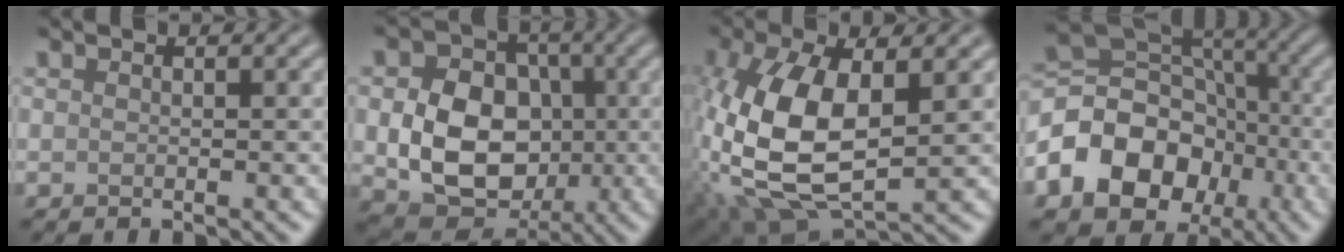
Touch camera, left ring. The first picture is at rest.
{"total": 9.3, "force": [-0.9, 7.2, 5.9], "torque": [-0.106, -0.010, -0.015]}
{"total": 11.6, "force": [-0.1, 5.8, 10.1], "torque": [-0.238, -0.004, -0.002]}
{"total": 10.5, "force": [-3.8, 8.1, 5.5], "torque": [-0.107, 0.005, -0.081]}